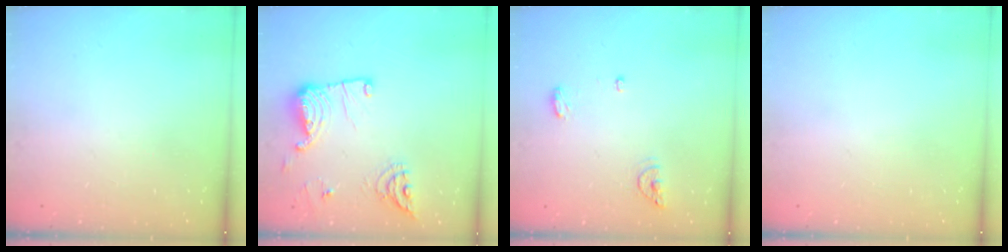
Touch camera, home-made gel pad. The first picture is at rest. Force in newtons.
{"total": 14.5, "press": 14.5, "slide": 0.4}
{"total": 10.0, "press": 7.3, "slide": 6.9}
{"total": 0.0}